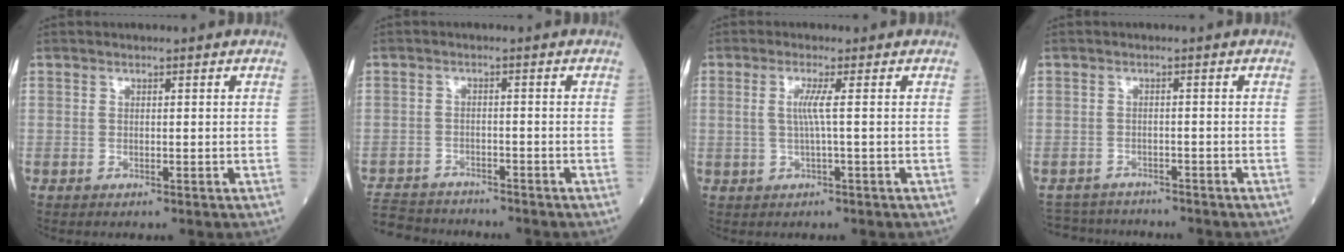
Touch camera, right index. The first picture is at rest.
{"total": 8.7, "force": [-8.2, 2.6, 1.4], "torque": [-0.030, -0.001, -0.134]}
{"total": 2.9, "force": [0.3, -0.5, 2.8], "torque": [-0.064, 0.000, 0.005]}
{"total": 5.8, "force": [-5.6, 1.7, 0.0], "torque": [0.003, 0.003, -0.086]}